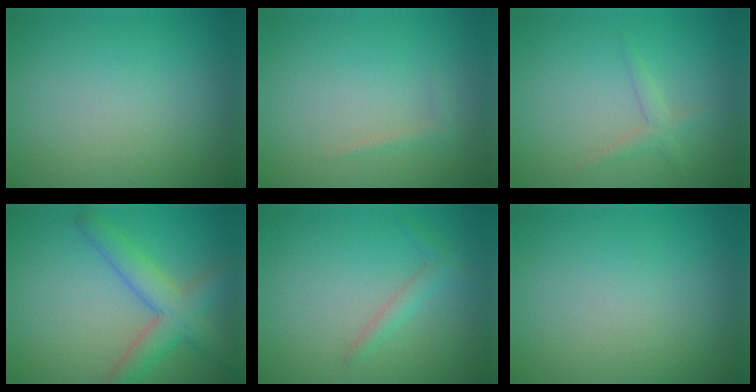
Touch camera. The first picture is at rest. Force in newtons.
{"total": 0.6, "press": 0.6, "slide": 0.0}
{"total": 1.2, "press": 1.2, "slide": 0.0}
{"total": 4.8, "press": 4.8, "slide": 0.2}
{"total": 1.5, "press": 1.4, "slide": 0.1}
{"total": 0.0}